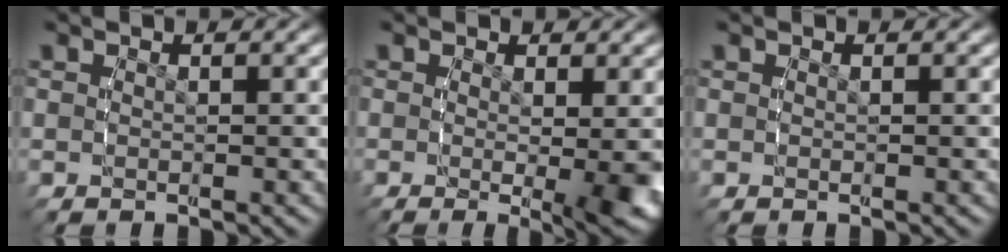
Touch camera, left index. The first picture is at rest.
{"total": 3.7, "force": [-0.5, 0.2, 3.6], "torque": [-0.045, -0.019, -0.009]}
{"total": 0.0}